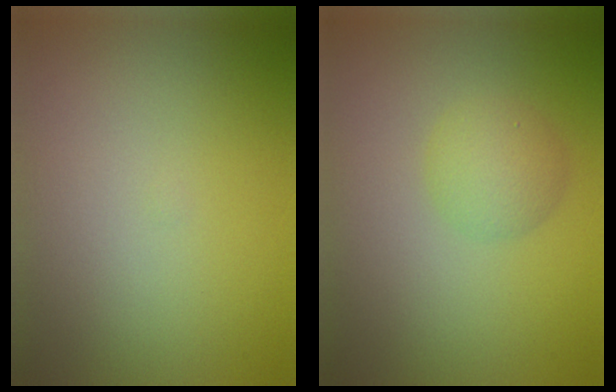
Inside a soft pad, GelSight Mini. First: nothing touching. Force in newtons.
{"total": 2.7, "press": 2.7, "slide": 0.1}